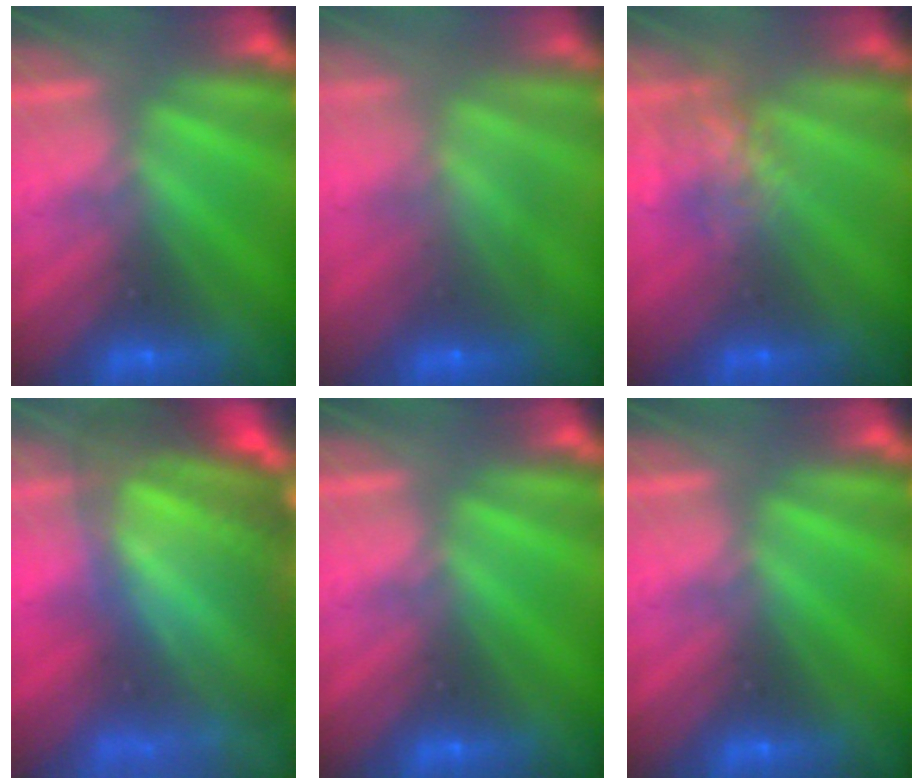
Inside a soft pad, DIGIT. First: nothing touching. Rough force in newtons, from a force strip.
{"total": 8.4}
{"total": 4.8}
{"total": 9.0}
{"total": 0.0}
{"total": 0.0}